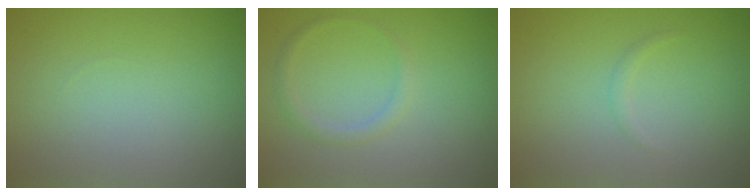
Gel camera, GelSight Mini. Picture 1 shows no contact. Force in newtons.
{"total": 1.3, "press": 1.3, "slide": 0.1}
{"total": 0.5, "press": 0.5, "slide": 0.0}